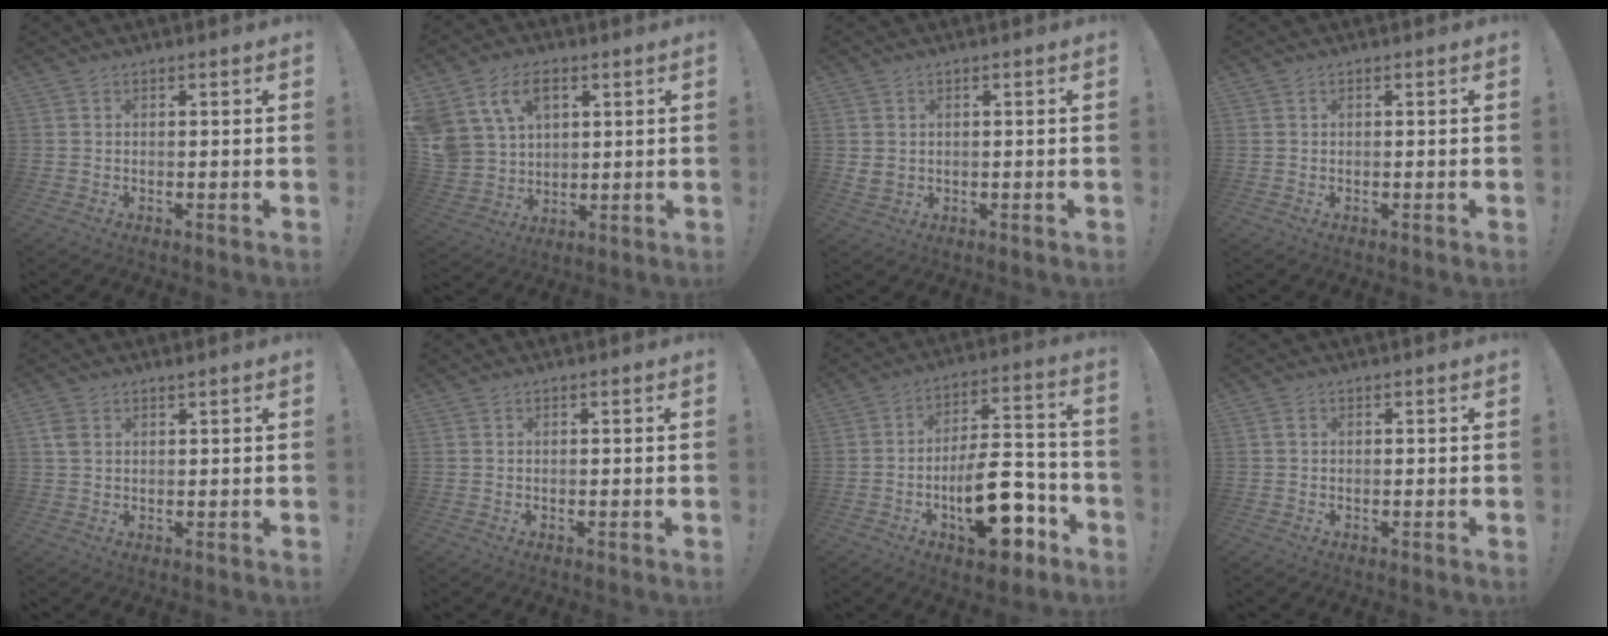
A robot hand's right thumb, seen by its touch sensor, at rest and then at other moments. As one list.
[{"total": 12.9, "force": [6.3, 9.2, 6.4], "torque": [-0.120, -0.024, 0.128]}, {"total": 2.7, "force": [1.0, 2.0, 1.4], "torque": [-0.027, 0.001, 0.021]}, {"total": 0.0}, {"total": 2.9, "force": [1.5, 1.3, 2.0], "torque": [-0.035, -0.001, 0.027]}, {"total": 0.0}, {"total": 18.9, "force": [-7.4, 9.1, 14.9], "torque": [-0.216, 0.061, -0.109]}, {"total": 0.9, "force": [0.0, 0.7, 0.5], "torque": [-0.010, 0.004, 0.000]}]